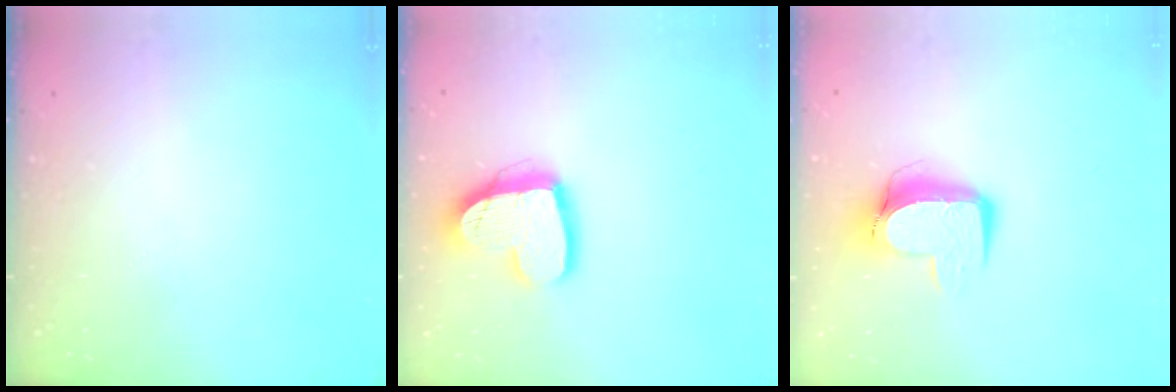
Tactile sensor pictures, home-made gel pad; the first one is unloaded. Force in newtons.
{"total": 14.9, "press": 14.8, "slide": 1.4}
{"total": 10.7, "press": 10.7, "slide": 1.0}